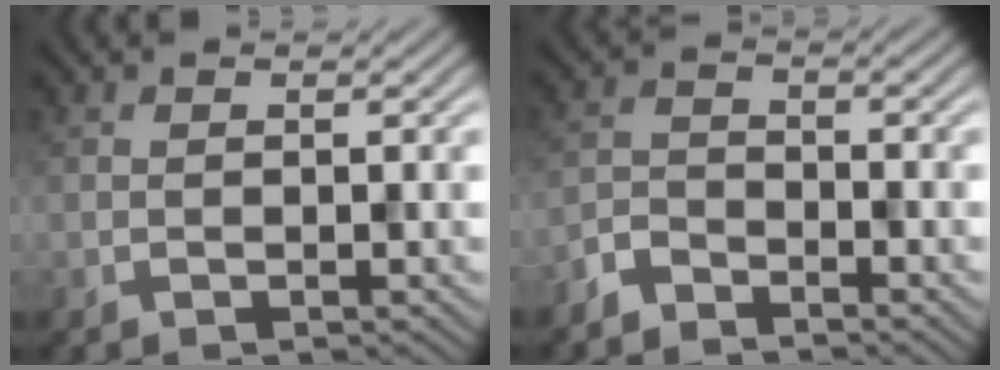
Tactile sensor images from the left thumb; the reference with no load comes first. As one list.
[{"total": 3.1, "force": [-2.9, 0.9, 0.8], "torque": [-0.018, -0.004, -0.072]}]